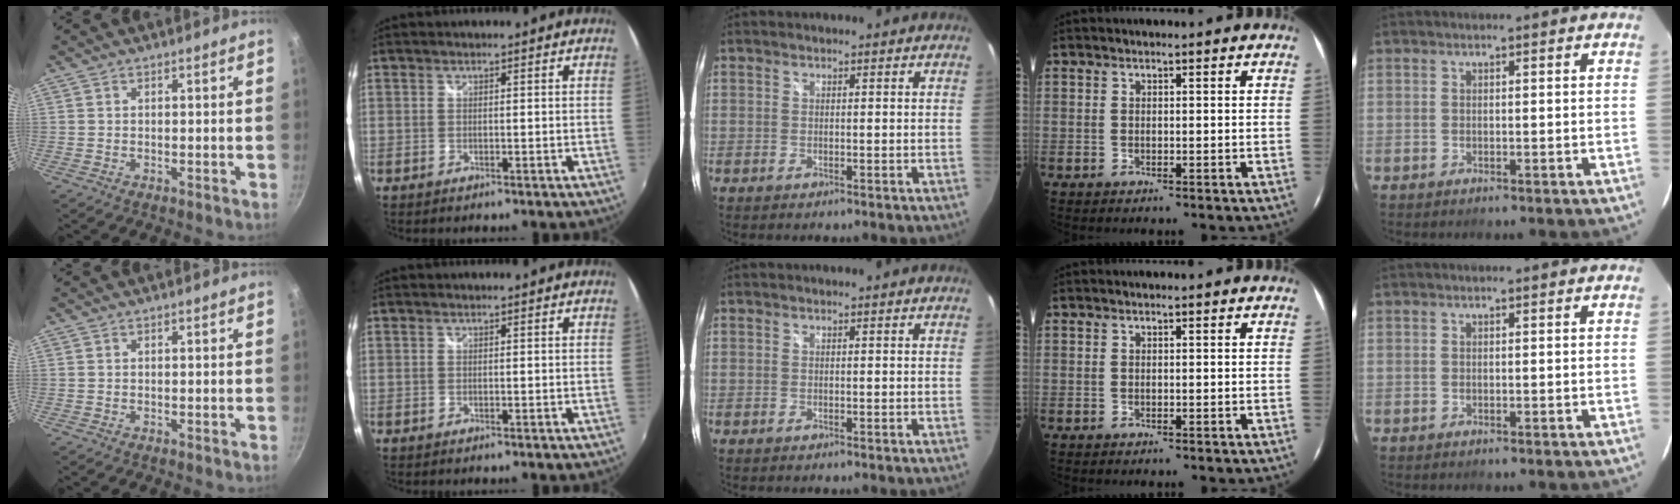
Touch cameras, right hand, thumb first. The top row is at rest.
{}